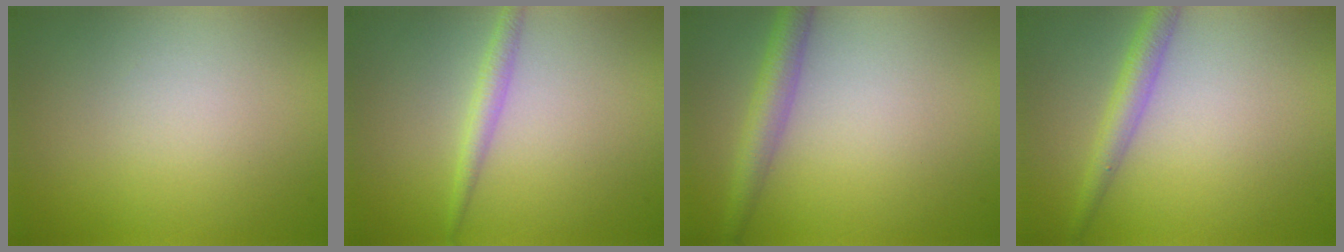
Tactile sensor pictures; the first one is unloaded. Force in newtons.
{"total": 1.6, "press": 1.6, "slide": 0.1}
{"total": 3.2, "press": 3.1, "slide": 0.2}
{"total": 2.6, "press": 2.6, "slide": 0.1}